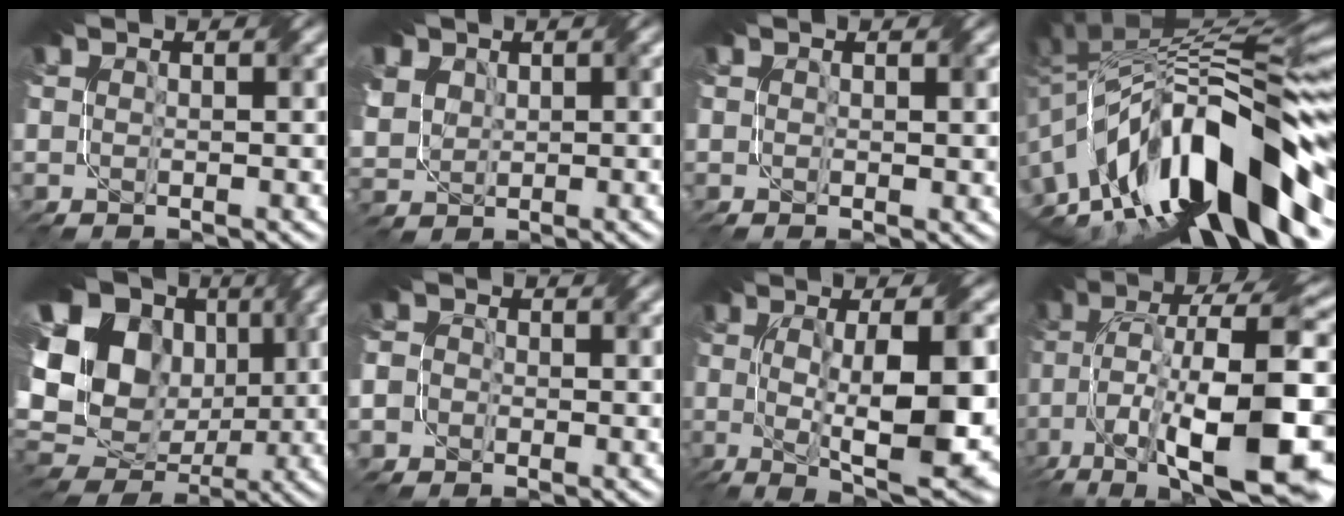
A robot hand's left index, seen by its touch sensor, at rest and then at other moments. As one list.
[{"total": 6.3, "force": [3.0, 5.1, 2.1], "torque": [-0.095, 0.018, 0.065]}, {"total": 0.9, "force": [0.3, 0.5, 0.7], "torque": [-0.010, -0.007, 0.002]}, {"total": 14.4, "force": [-5.8, 5.6, 12.0], "torque": [-0.192, 0.033, -0.108]}, {"total": 17.2, "force": [2.5, 14.4, 8.9], "torque": [-0.193, 0.018, 0.055]}, {"total": 3.2, "force": [-0.5, 3.1, 0.8], "torque": [-0.017, 0.008, -0.025]}, {"total": 11.9, "force": [-0.9, 3.8, 11.2], "torque": [-0.167, -0.010, -0.009]}, {"total": 15.6, "force": [-4.7, 5.9, 13.7], "torque": [-0.257, 0.015, -0.086]}]